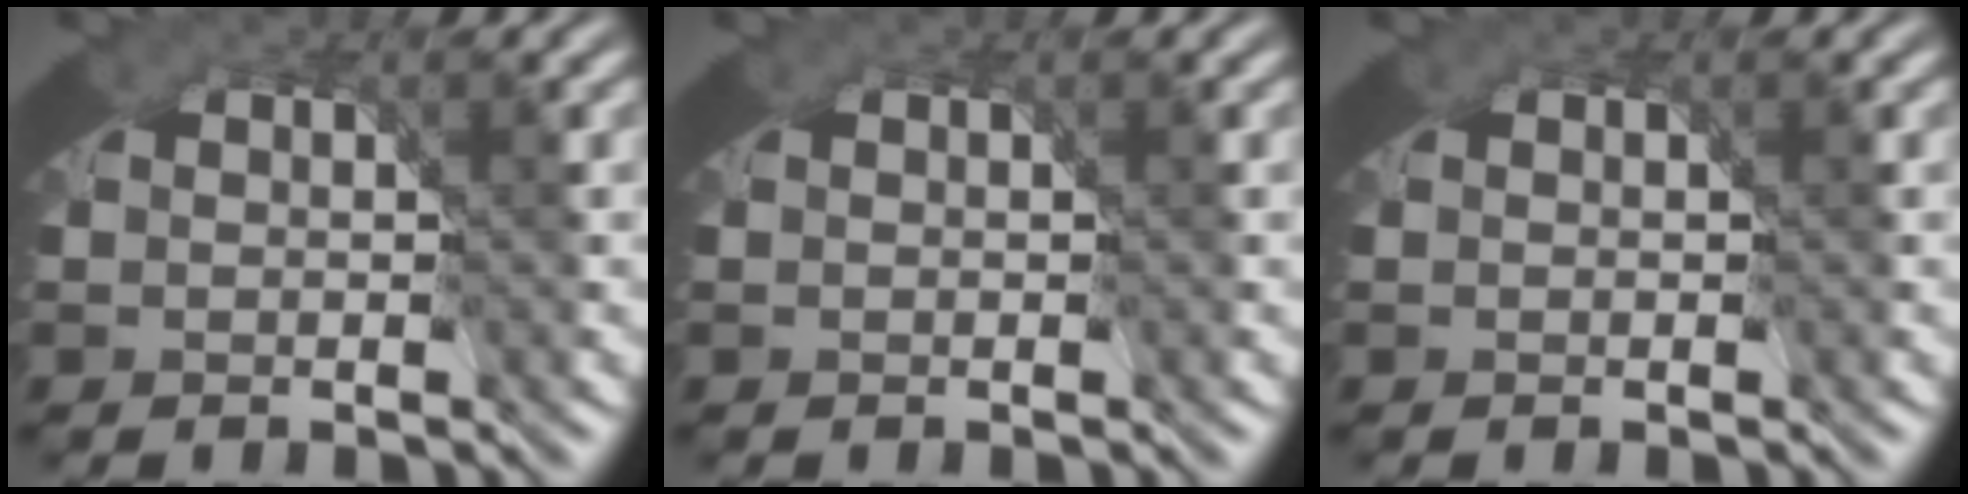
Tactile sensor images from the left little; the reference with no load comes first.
{"total": 0.0}
{"total": 0.0}